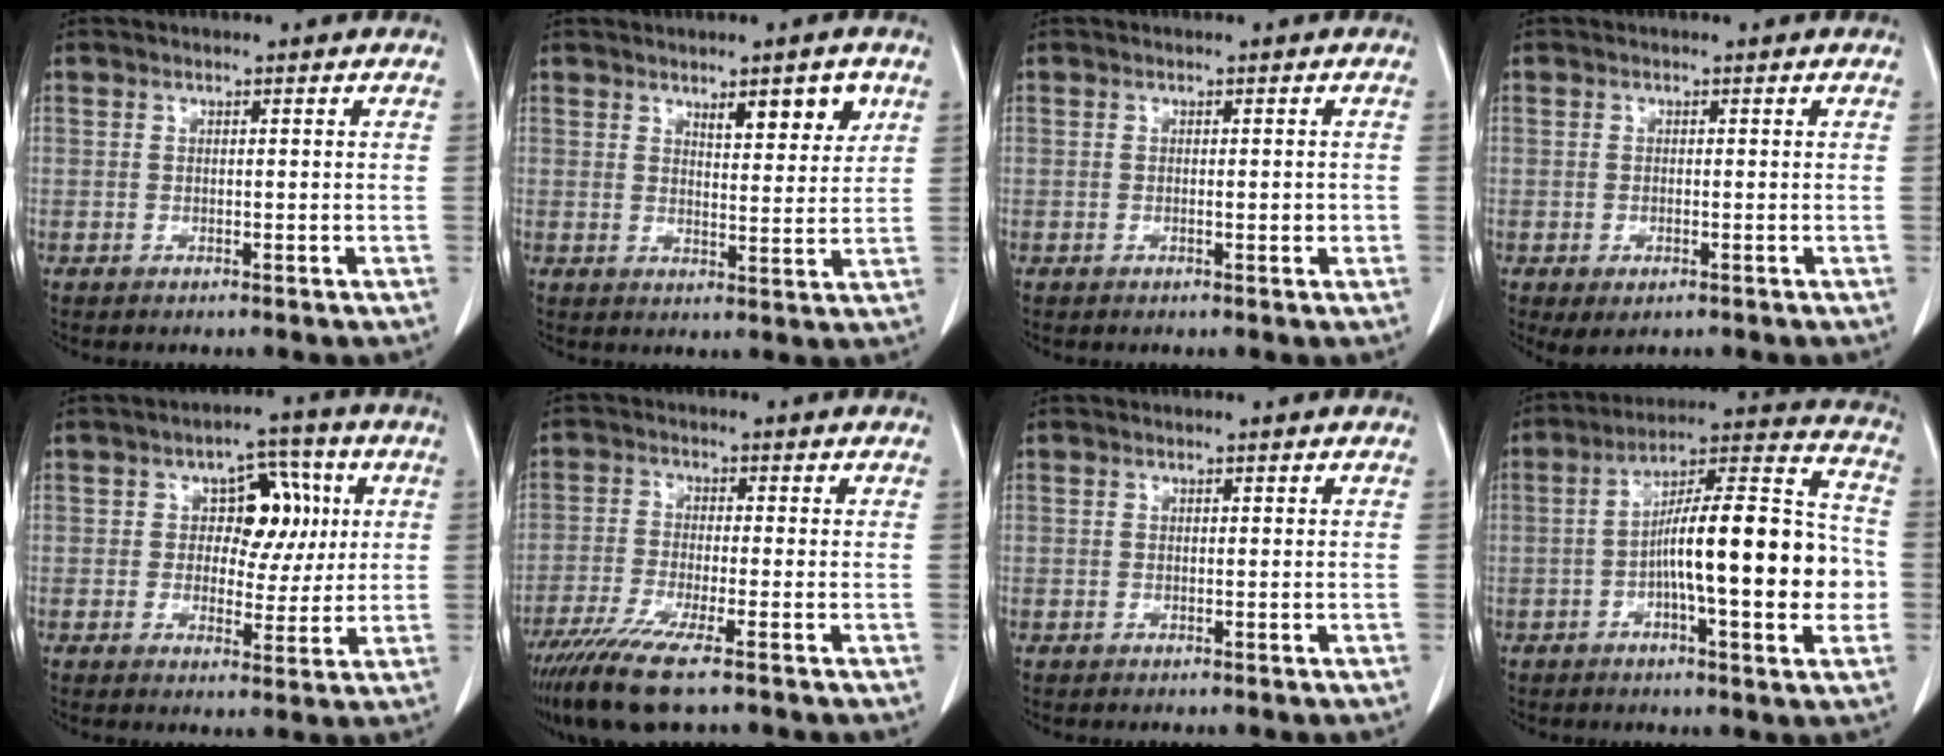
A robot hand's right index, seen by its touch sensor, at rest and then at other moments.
{"total": 5.7, "force": [3.3, 1.3, 4.5], "torque": [-0.065, -0.006, 0.048]}
{"total": 1.4, "force": [-0.2, 0.5, 1.3], "torque": [-0.019, -0.001, -0.002]}
{"total": 2.4, "force": [-1.1, 1.1, 1.8], "torque": [-0.030, -0.004, -0.008]}
{"total": 7.6, "force": [1.5, 4.8, 5.6], "torque": [-0.064, 0.023, 0.025]}
{"total": 8.7, "force": [-5.9, 0.2, 6.4], "torque": [-0.118, -0.024, -0.105]}
{"total": 0.0}
{"total": 18.5, "force": [-2.7, 3.2, 18.0], "torque": [-0.281, 0.023, -0.046]}